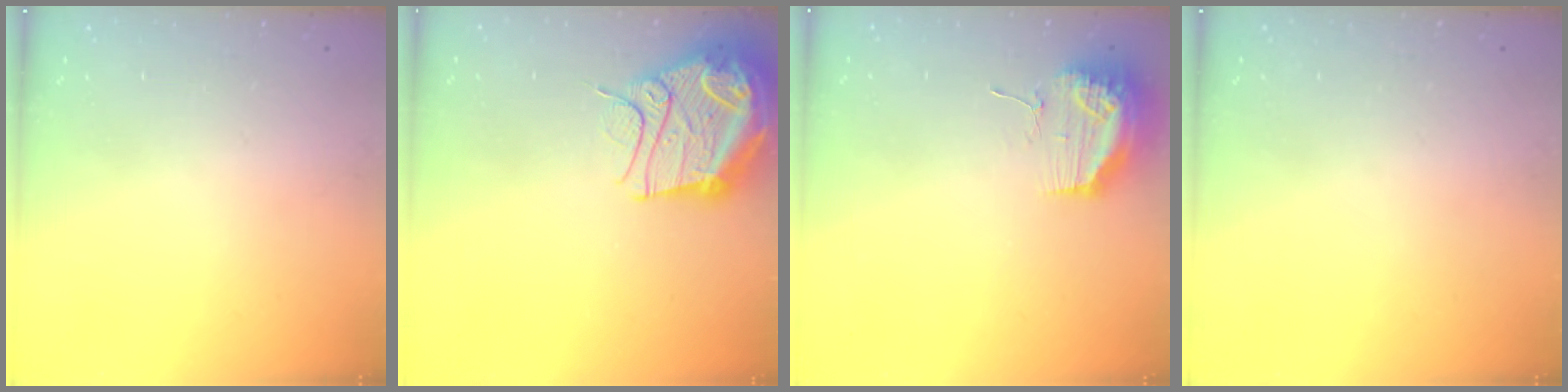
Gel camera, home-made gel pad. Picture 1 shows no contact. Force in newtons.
{"total": 17.5, "press": 17.4, "slide": 1.9}
{"total": 17.9, "press": 13.8, "slide": 11.4}
{"total": 0.0}